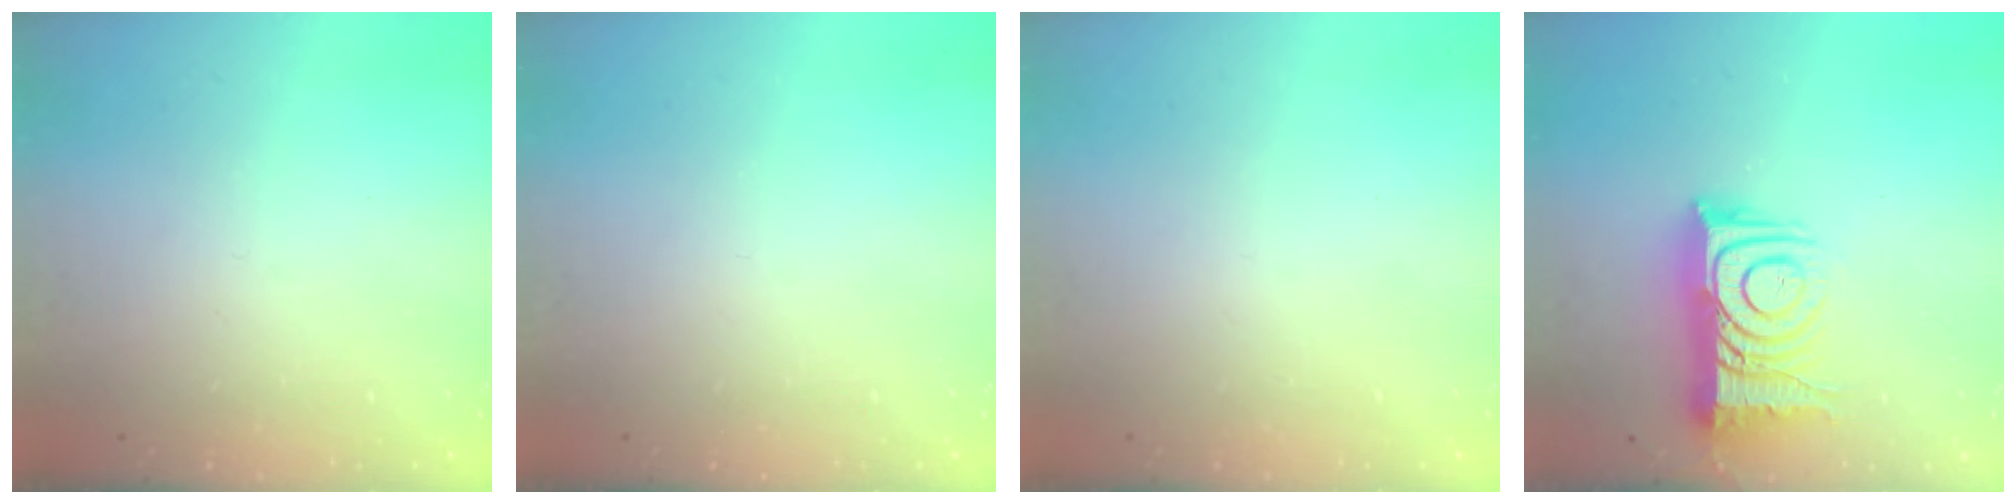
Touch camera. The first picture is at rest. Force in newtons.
{"total": 0.0}
{"total": 1.5, "press": 1.5, "slide": 0.1}
{"total": 14.0, "press": 14.0, "slide": 1.0}